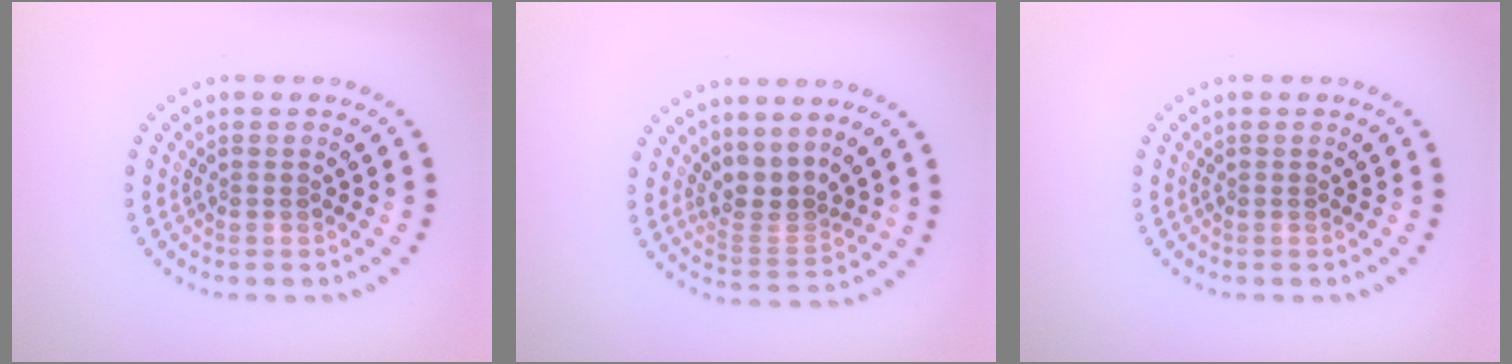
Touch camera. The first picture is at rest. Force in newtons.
{"total": 2.9, "press": 2.1, "slide": 2.0}
{"total": 0.0}